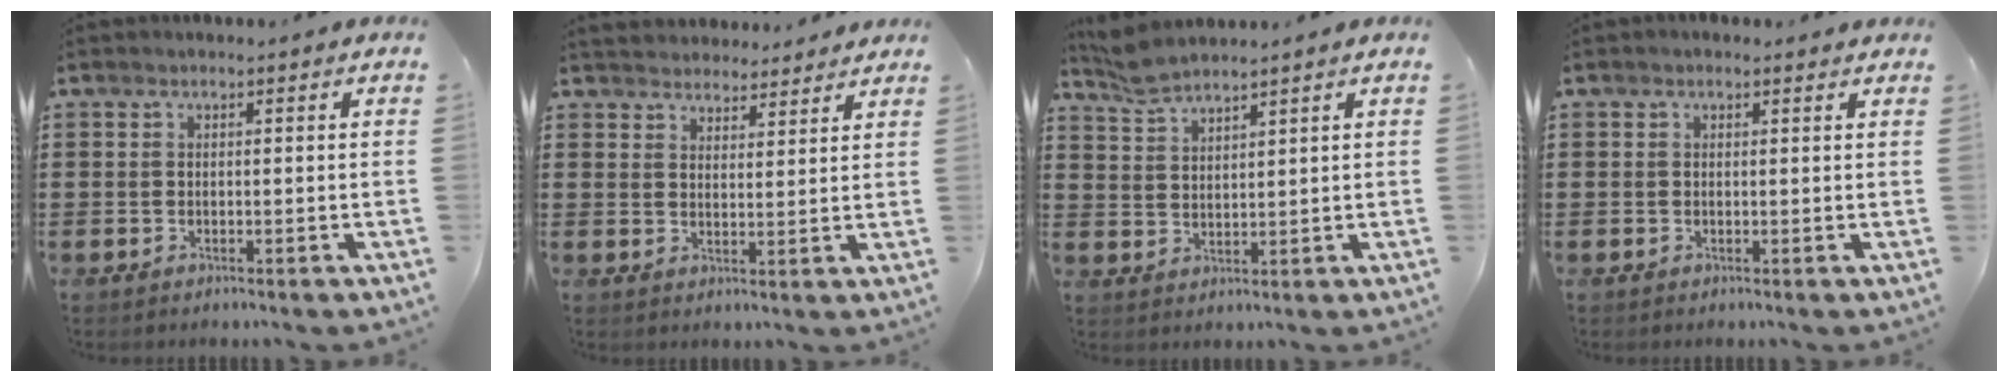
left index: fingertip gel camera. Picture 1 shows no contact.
{"total": 3.6, "force": [3.4, 1.1, -0.5], "torque": [-0.004, -0.010, 0.063]}
{"total": 4.0, "force": [3.8, 0.2, 1.2], "torque": [-0.035, -0.008, 0.071]}
{"total": 0.9, "force": [0.6, 0.6, 0.2], "torque": [-0.006, 0.005, 0.010]}